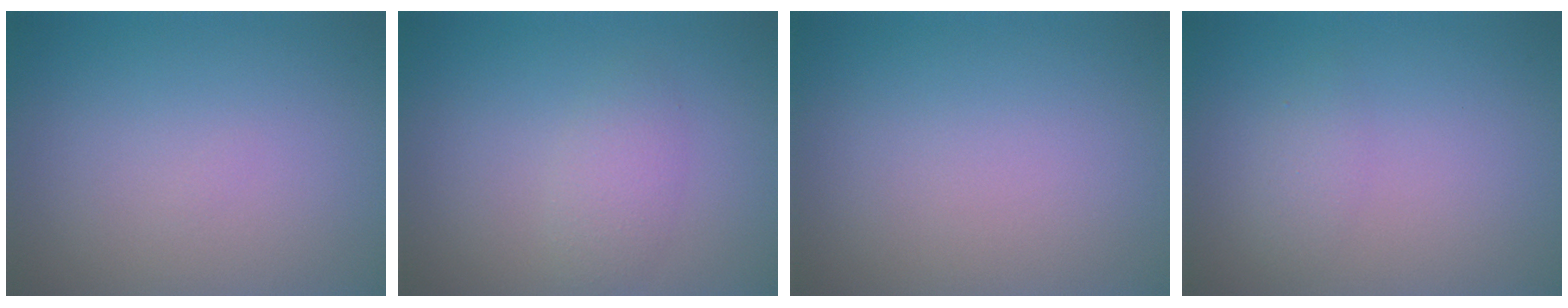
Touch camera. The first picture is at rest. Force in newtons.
{"total": 1.9, "press": 1.9, "slide": 0.1}
{"total": 0.0}
{"total": 1.2, "press": 1.2, "slide": 0.1}